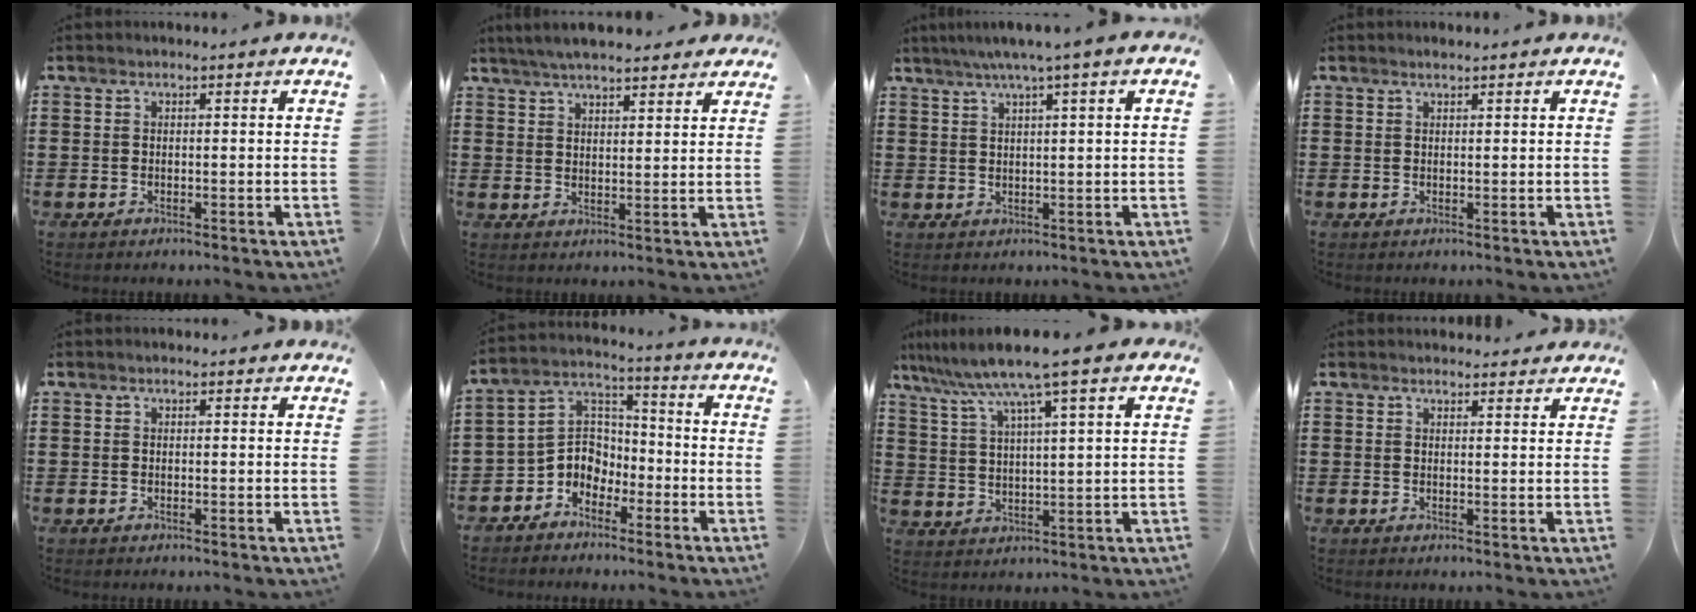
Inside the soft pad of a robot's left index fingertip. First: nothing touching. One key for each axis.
{"total": 5.1, "fx": 4.7, "fy": 0.7, "fz": 1.9, "tx": -0.049, "ty": -0.005, "tz": 0.086}
{"total": 3.3, "fx": 1.8, "fy": -0.4, "fz": 2.7, "tx": -0.057, "ty": 0.002, "tz": 0.028}
{"total": 0.8, "fx": 0.6, "fy": 0.1, "fz": 0.5, "tx": -0.009, "ty": 0.002, "tz": 0.011}
{"total": 0.5, "fx": 0.4, "fy": 0.3, "fz": 0.1, "tx": -0.003, "ty": 0.004, "tz": 0.007}
{"total": 5.8, "fx": -3.5, "fy": 4.5, "fz": 1.3, "tx": -0.048, "ty": 0.006, "tz": -0.076}
{"total": 8.5, "fx": 6.4, "fy": -0.3, "fz": 5.6, "tx": -0.128, "ty": -0.030, "tz": 0.105}
{"total": 2.0, "fx": 2.0, "fy": 0.4, "fz": 0.0, "tx": -0.006, "ty": 0.000, "tz": 0.038}